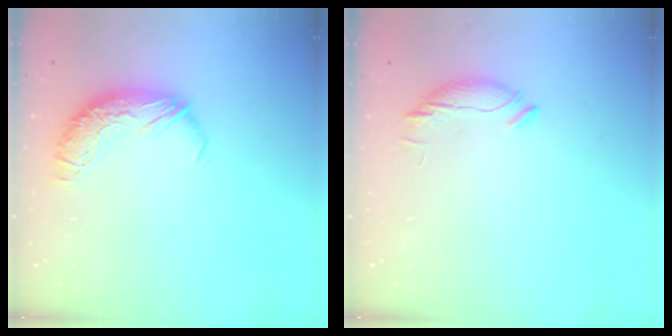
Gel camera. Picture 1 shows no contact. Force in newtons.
{"total": 5.6, "press": 5.6, "slide": 0.6}